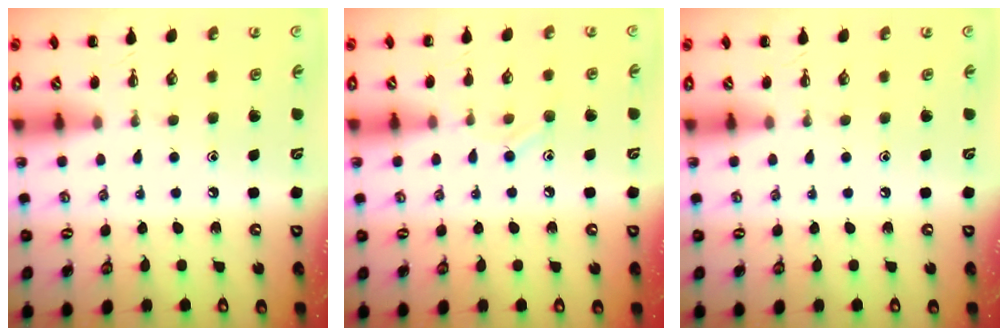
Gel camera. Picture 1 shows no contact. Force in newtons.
{"total": 9.0, "press": 8.7, "slide": 2.6}
{"total": 0.0}